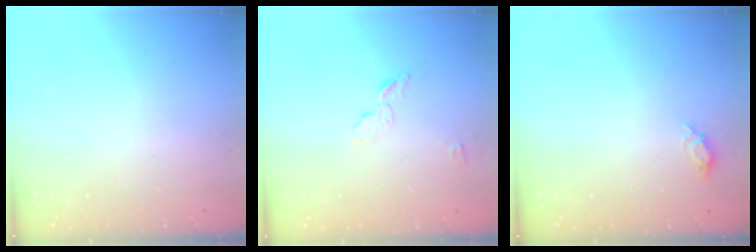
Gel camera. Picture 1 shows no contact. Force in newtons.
{"total": 6.0, "press": 5.9, "slide": 0.6}
{"total": 6.2, "press": 5.9, "slide": 1.9}